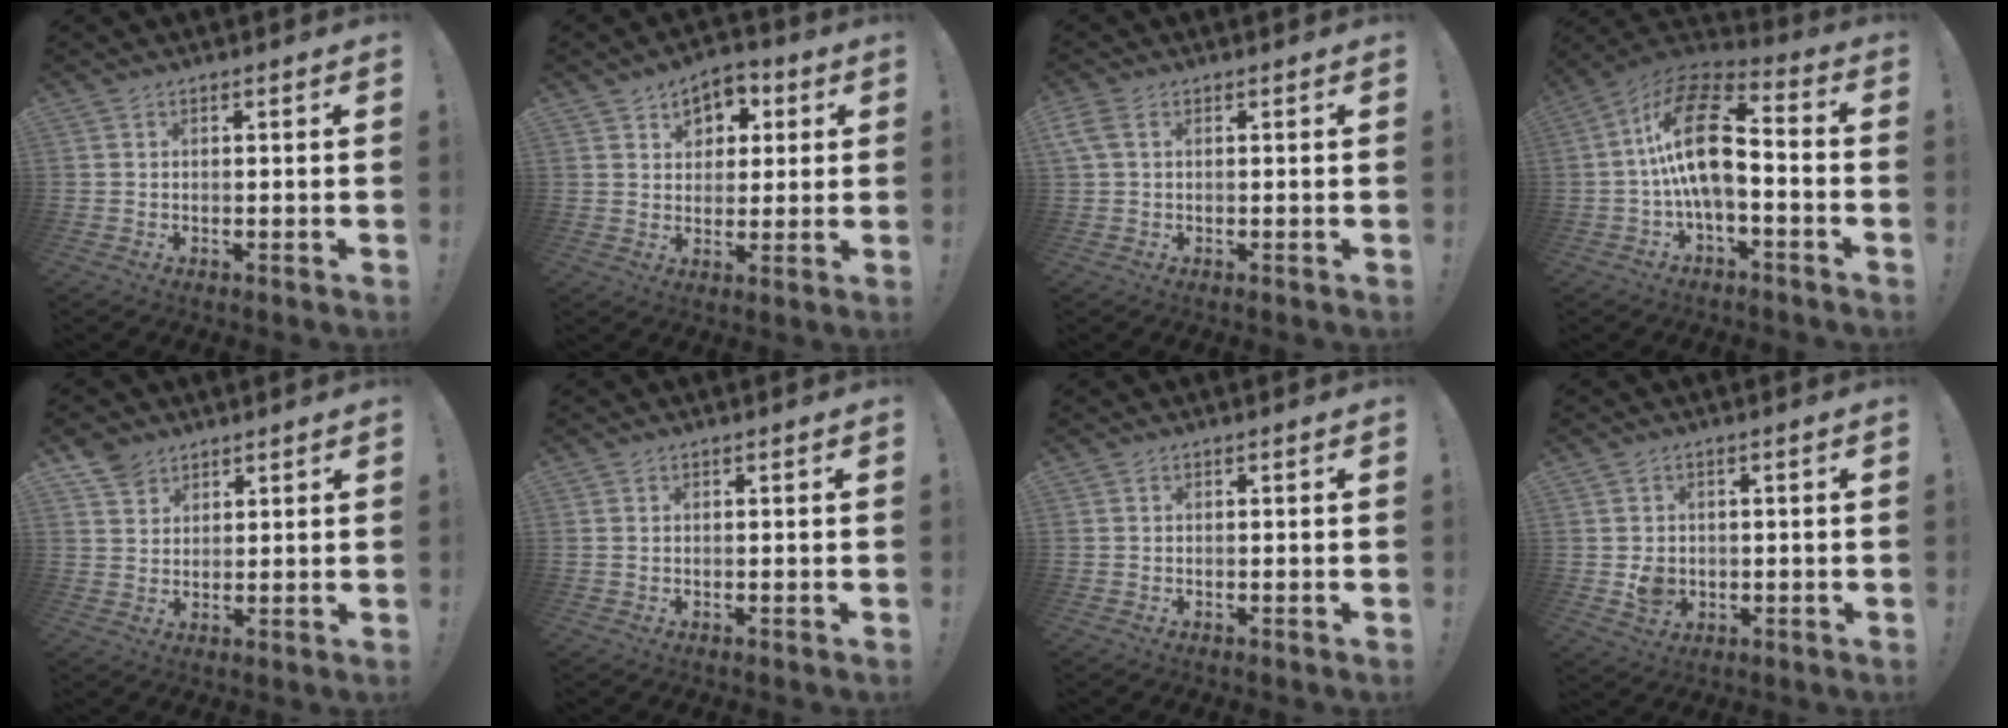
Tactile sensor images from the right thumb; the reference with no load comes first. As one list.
[{"total": 7.5, "force": [3.2, 6.1, 2.8], "torque": [-0.041, -0.013, 0.061]}, {"total": 3.0, "force": [1.0, 1.3, 2.5], "torque": [-0.050, 0.003, 0.022]}, {"total": 18.2, "force": [0.6, 8.6, 16.0], "torque": [-0.301, 0.010, 0.012]}, {"total": 5.3, "force": [3.9, 3.4, 0.8], "torque": [-0.010, -0.022, 0.075]}, {"total": 0.0}, {"total": 0.0}, {"total": 5.2, "force": [-0.3, 4.6, 2.4], "torque": [-0.025, 0.002, -0.003]}]